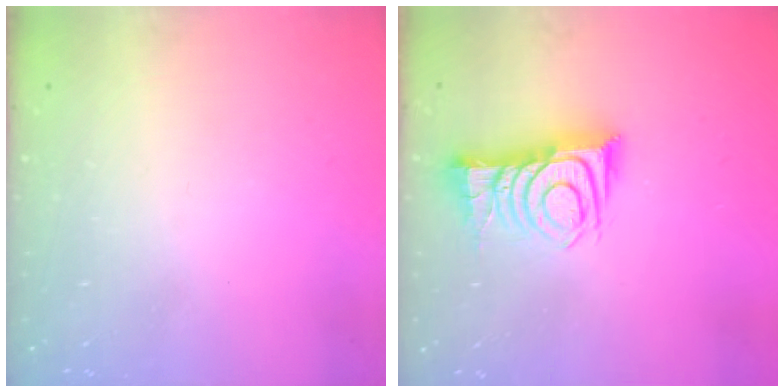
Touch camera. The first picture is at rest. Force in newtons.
{"total": 11.5, "press": 11.5, "slide": 0.6}